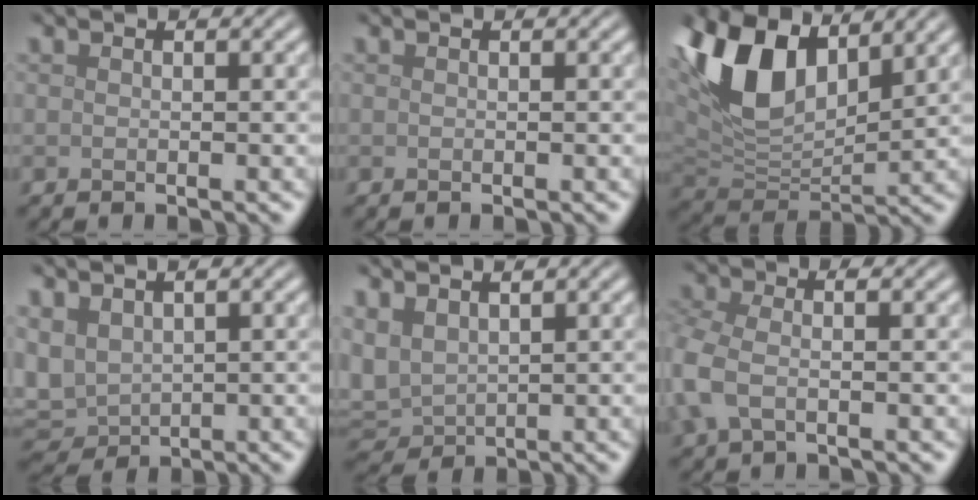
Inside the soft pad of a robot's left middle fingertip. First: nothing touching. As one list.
[{"total": 0.0}, {"total": 10.4, "force": [4.7, 5.5, 7.5], "torque": [-0.171, 0.013, 0.085]}, {"total": 4.1, "force": [0.9, 2.9, 2.7], "torque": [-0.071, 0.001, 0.017]}, {"total": 4.1, "force": [1.5, 2.8, 2.6], "torque": [-0.071, 0.004, 0.028]}, {"total": 4.0, "force": [-0.6, 2.2, 3.3], "torque": [-0.089, 0.003, -0.023]}]